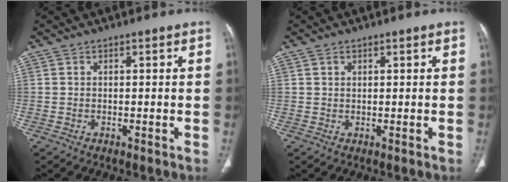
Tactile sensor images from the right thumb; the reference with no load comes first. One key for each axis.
{"total": 0.7, "fx": 0.4, "fy": 0.5, "fz": 0.2, "tx": 0.000, "ty": -0.002, "tz": 0.007}